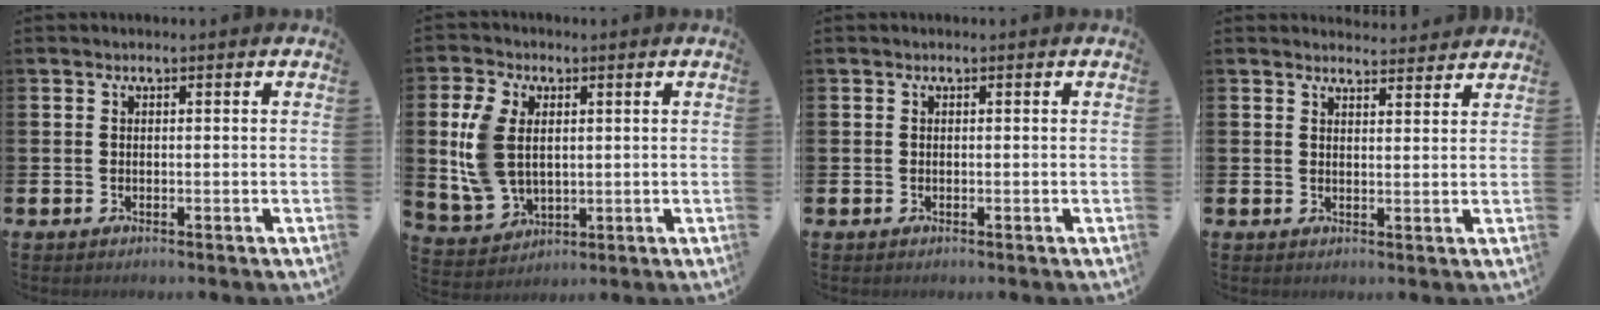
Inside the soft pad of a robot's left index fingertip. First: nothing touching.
{"total": 8.3, "force": [2.1, 5.8, 5.5], "torque": [-0.135, 0.017, 0.038]}
{"total": 0.0}
{"total": 3.1, "force": [3.1, 0.3, -0.1], "torque": [0.005, -0.021, 0.054]}